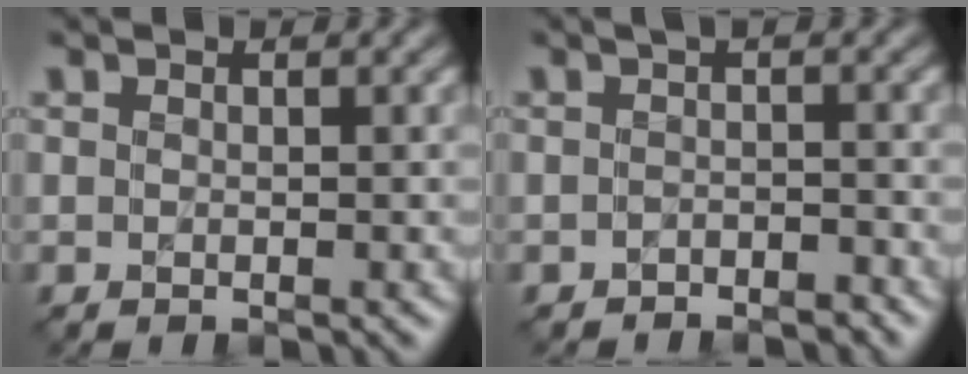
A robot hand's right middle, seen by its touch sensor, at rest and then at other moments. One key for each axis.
{"total": 1.7, "fx": -1.5, "fy": 0.4, "fz": 0.6, "tx": -0.009, "ty": -0.005, "tz": -0.025}